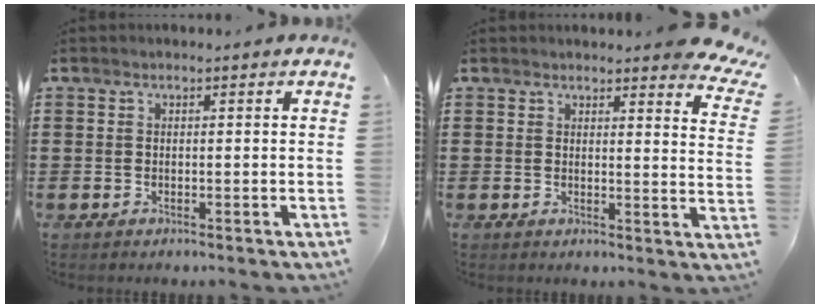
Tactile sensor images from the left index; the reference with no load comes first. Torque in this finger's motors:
{"motor_torque": [0.33, -0.47, 0.44, 0.06]}